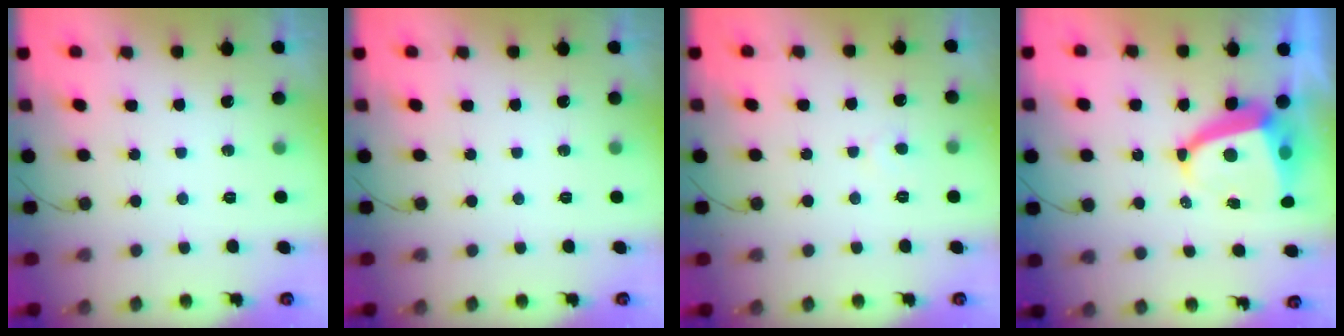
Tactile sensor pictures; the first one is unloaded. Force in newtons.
{"total": 0.0}
{"total": 2.4, "press": 2.4, "slide": 0.2}
{"total": 8.6, "press": 8.5, "slide": 1.0}